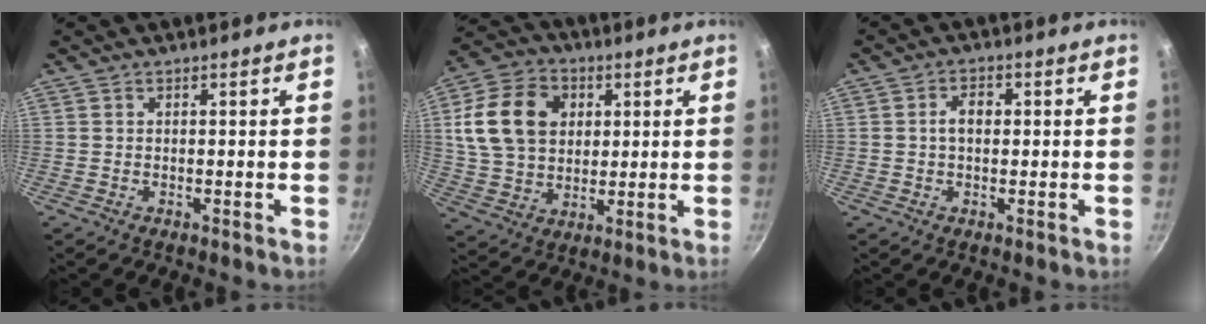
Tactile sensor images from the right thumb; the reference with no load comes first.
{"total": 16.3, "force": [4.0, 12.2, 10.0], "torque": [-0.163, 0.004, 0.070]}
{"total": 3.3, "force": [0.3, 2.2, 2.5], "torque": [-0.031, 0.011, 0.000]}